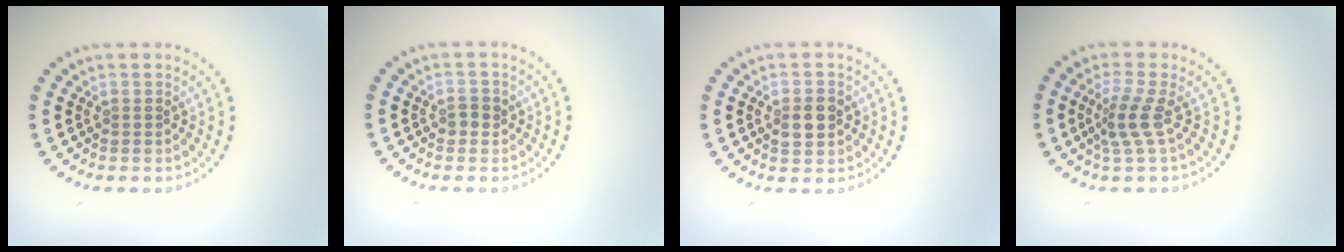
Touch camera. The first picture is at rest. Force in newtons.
{"total": 1.3, "press": 1.2, "slide": 0.4}
{"total": 2.9, "press": 2.9, "slide": 0.1}
{"total": 2.5, "press": 1.8, "slide": 1.7}